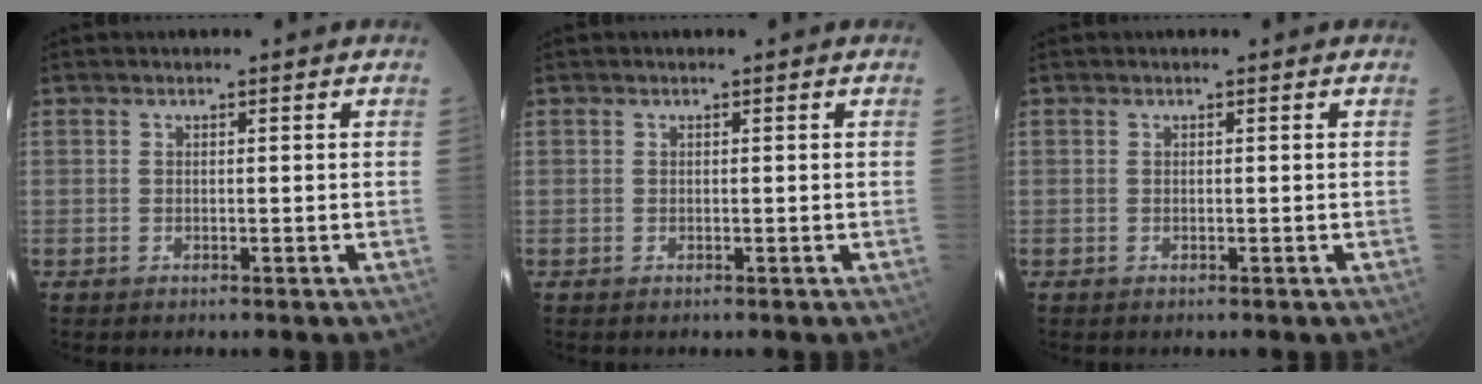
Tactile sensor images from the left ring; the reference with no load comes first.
{"total": 0.0}
{"total": 0.0}